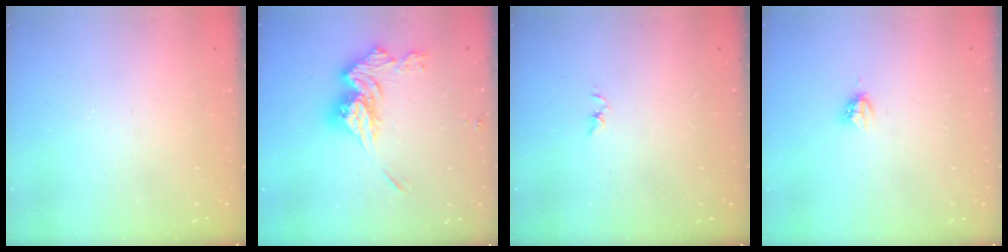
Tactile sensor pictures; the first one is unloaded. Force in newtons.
{"total": 15.3, "press": 15.2, "slide": 0.3}
{"total": 1.2, "press": 1.1, "slide": 0.2}
{"total": 3.9, "press": 3.8, "slide": 0.6}